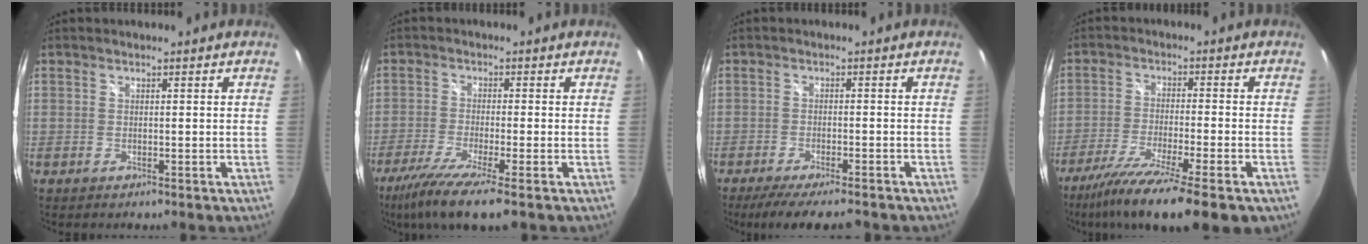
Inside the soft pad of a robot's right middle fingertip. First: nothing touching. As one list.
[{"total": 10.1, "force": [-7.1, 0.2, 7.2], "torque": [-0.164, -0.043, -0.128]}, {"total": 9.1, "force": [-7.7, 1.1, 4.6], "torque": [-0.097, -0.024, -0.122]}, {"total": 14.6, "force": [-10.6, 1.2, 10.0], "torque": [-0.195, -0.050, -0.177]}]